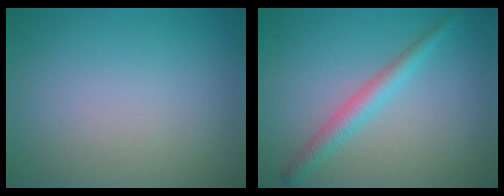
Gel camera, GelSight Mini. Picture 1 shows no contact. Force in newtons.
{"total": 2.4, "press": 2.4, "slide": 0.1}